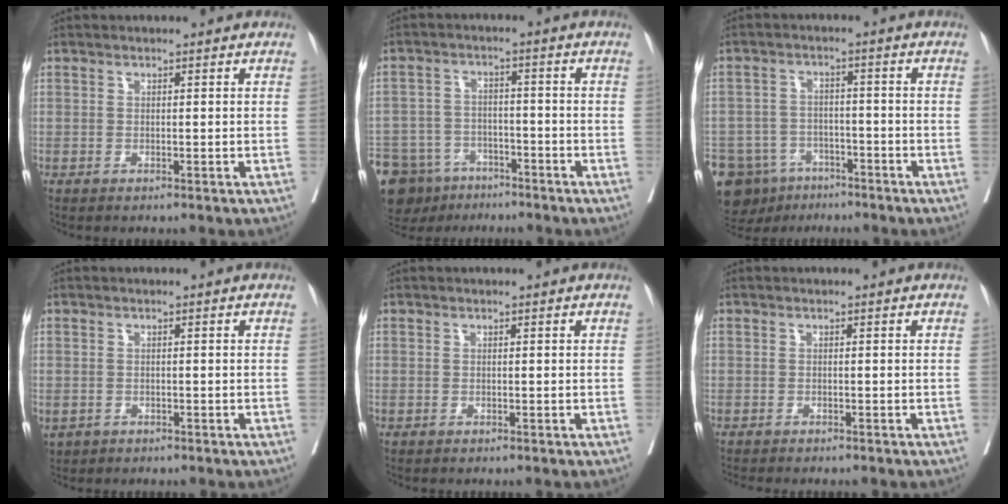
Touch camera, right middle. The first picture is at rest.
{"total": 13.1, "force": [-9.7, 7.9, 3.9], "torque": [-0.093, 0.005, -0.147]}
{"total": 13.6, "force": [-9.1, 9.1, 4.3], "torque": [-0.109, 0.007, -0.131]}
{"total": 3.0, "force": [-1.6, 2.3, 1.1], "torque": [-0.029, -0.003, -0.020]}
{"total": 0.0}
{"total": 3.7, "force": [-3.3, 0.6, 1.6], "torque": [-0.020, -0.006, -0.044]}